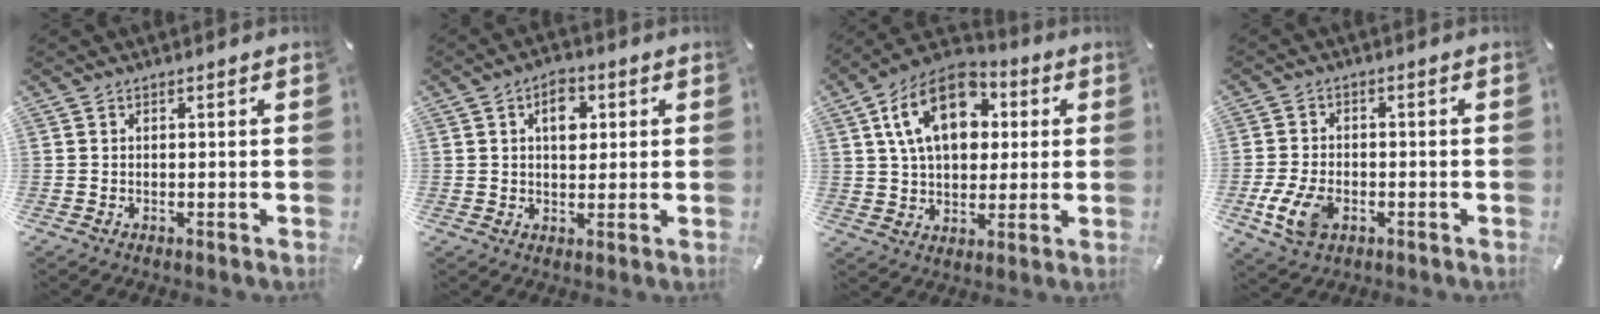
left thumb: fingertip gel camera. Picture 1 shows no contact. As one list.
[{"total": 6.5, "force": [2.0, 4.3, 4.4], "torque": [-0.056, -0.003, 0.027]}, {"total": 16.7, "force": [5.4, 11.2, 11.1], "torque": [-0.207, -0.001, 0.095]}, {"total": 8.3, "force": [-2.9, 5.5, 5.5], "torque": [-0.121, 0.006, -0.049]}]